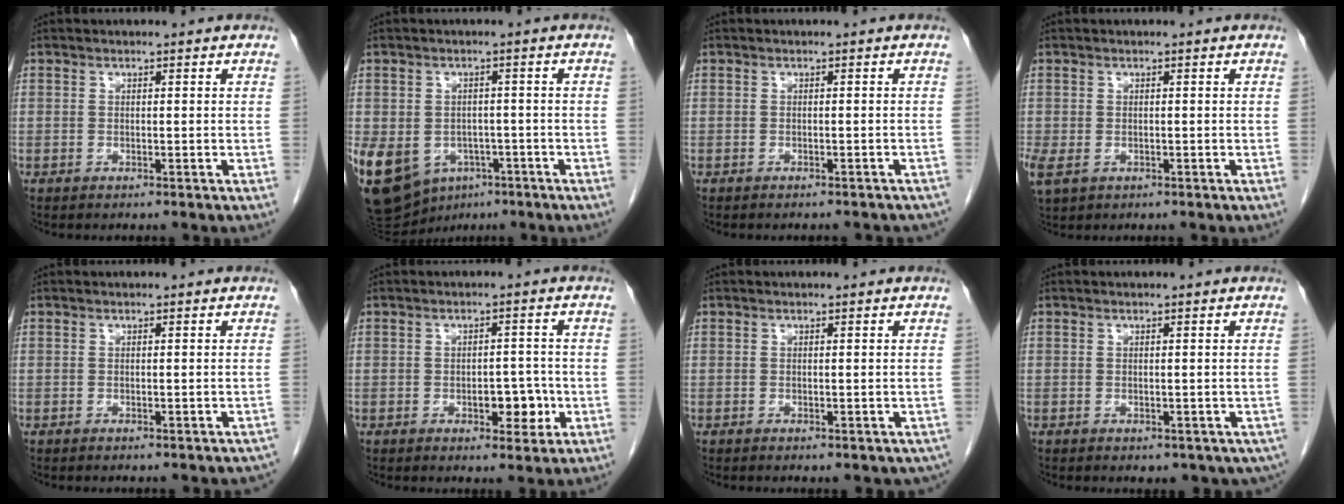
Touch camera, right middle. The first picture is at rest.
{"total": 17.2, "force": [-7.6, 12.9, 8.5], "torque": [-0.220, -0.004, -0.100]}
{"total": 6.1, "force": [-5.6, 1.8, 1.8], "torque": [-0.019, -0.004, -0.056]}
{"total": 4.3, "force": [-1.2, 3.1, 2.6], "torque": [-0.069, -0.009, -0.011]}
{"total": 4.4, "force": [-3.8, 1.3, 1.7], "torque": [-0.017, 0.001, -0.037]}
{"total": 4.4, "force": [-1.4, 2.2, 3.6], "torque": [-0.039, 0.004, -0.013]}
{"total": 3.6, "force": [-2.7, 1.7, 1.7], "torque": [-0.012, 0.001, -0.028]}
{"total": 5.3, "force": [-3.2, 3.3, 2.7], "torque": [-0.016, -0.003, -0.039]}